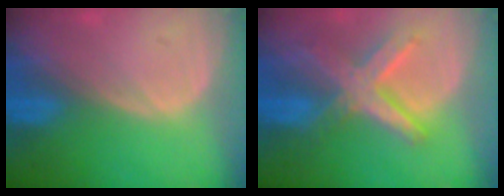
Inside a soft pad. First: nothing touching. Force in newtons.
{"total": 8.4, "press": 7.2, "slide": 4.4}